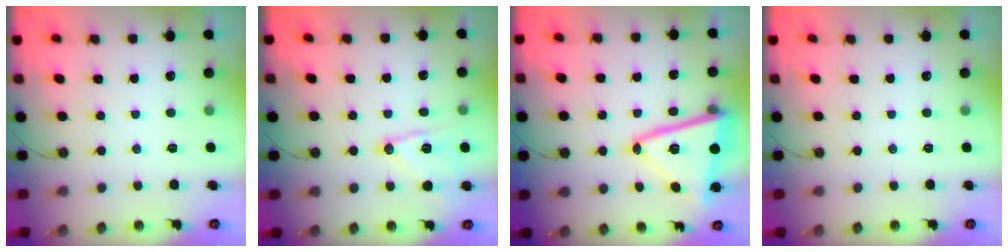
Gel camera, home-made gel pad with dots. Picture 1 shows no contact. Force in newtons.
{"total": 12.1, "press": 12.0, "slide": 0.7}
{"total": 18.6, "press": 18.5, "slide": 1.7}
{"total": 0.0}